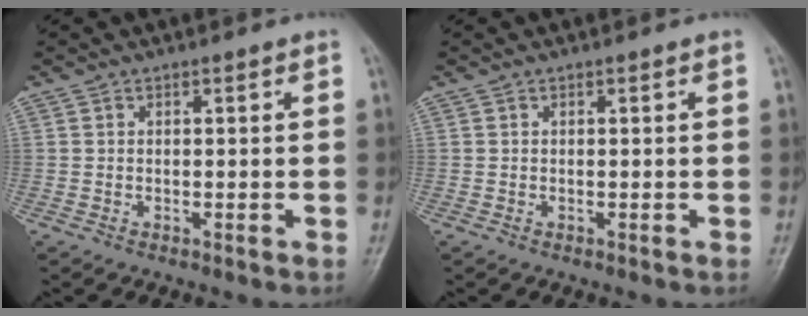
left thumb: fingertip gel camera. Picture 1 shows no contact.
{"total": 0.0}